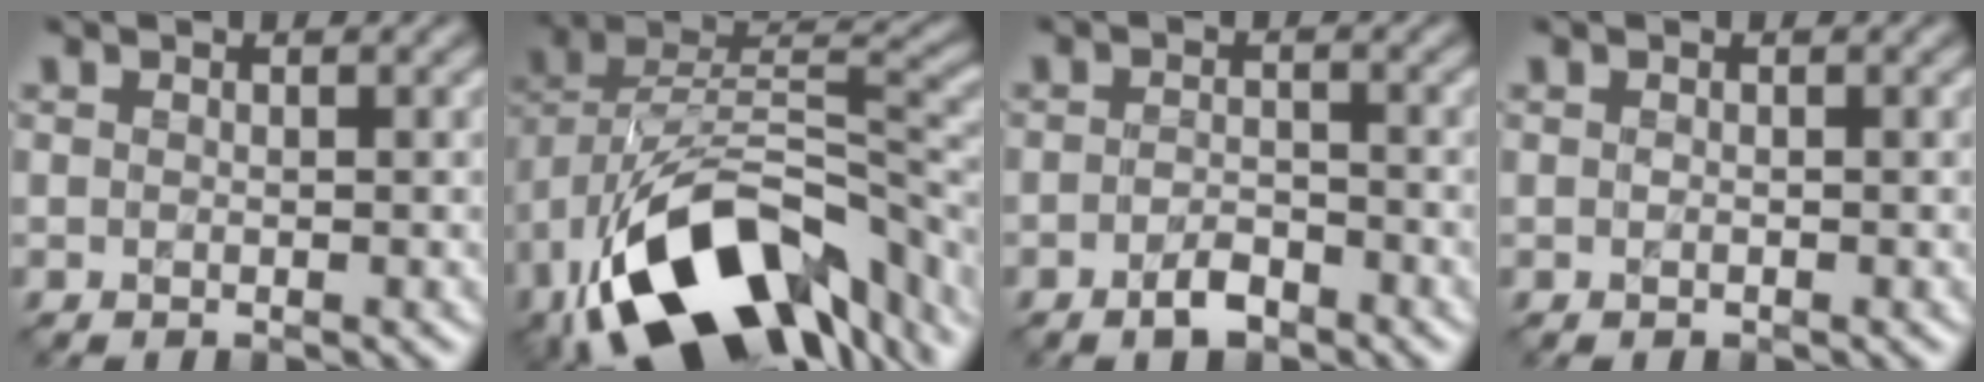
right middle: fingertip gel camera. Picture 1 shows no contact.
{"total": 15.7, "force": [-8.5, 8.2, 10.4], "torque": [-0.200, 0.005, -0.134]}
{"total": 2.3, "force": [-1.5, 0.9, 1.4], "torque": [-0.026, 0.003, -0.030]}
{"total": 0.0}